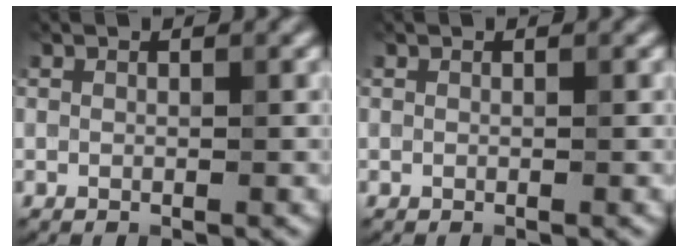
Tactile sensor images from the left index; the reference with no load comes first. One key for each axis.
{"total": 0.0}